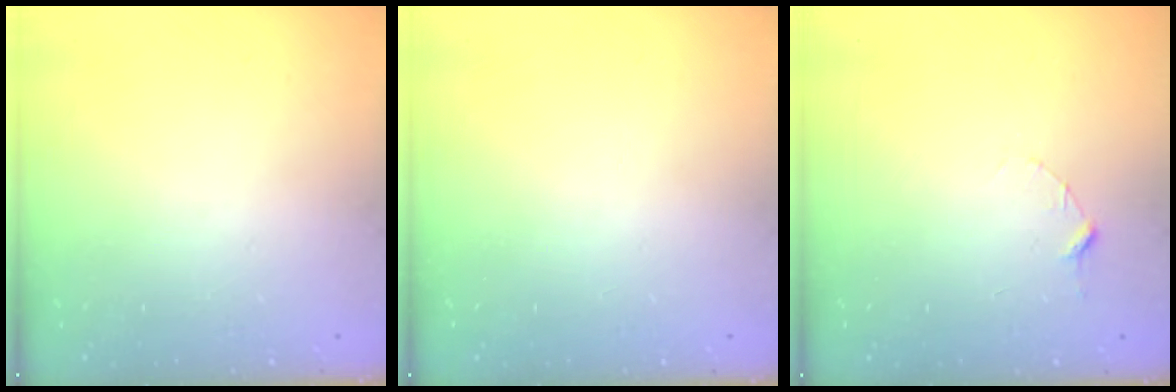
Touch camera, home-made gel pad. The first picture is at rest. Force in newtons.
{"total": 0.0}
{"total": 2.9, "press": 2.9, "slide": 0.3}